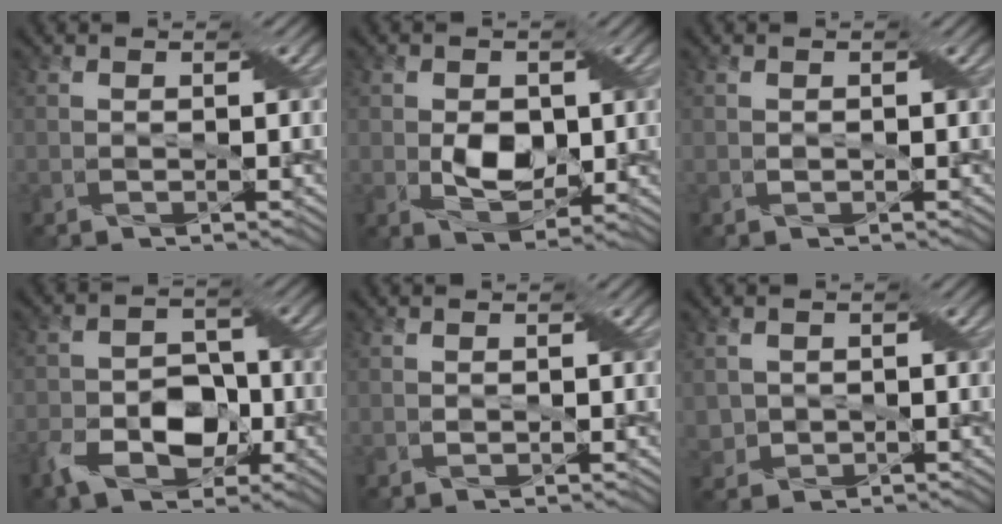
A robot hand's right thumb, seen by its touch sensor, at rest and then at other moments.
{"total": 5.3, "force": [-0.2, 3.6, 3.9], "torque": [-0.071, -0.008, 0.001]}
{"total": 0.0}
{"total": 7.5, "force": [-3.5, 4.6, 4.8], "torque": [-0.086, -0.002, -0.069]}
{"total": 0.0}
{"total": 2.5, "force": [0.1, 2.4, 0.6], "torque": [-0.024, -0.007, 0.005]}